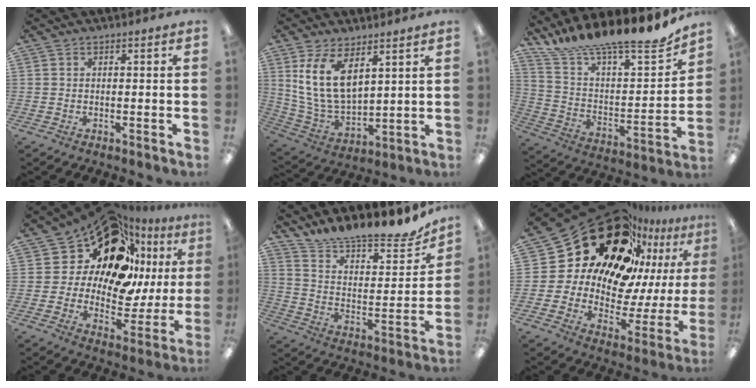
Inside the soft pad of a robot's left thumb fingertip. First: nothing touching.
{"total": 13.3, "force": [6.5, 6.8, 9.4], "torque": [-0.209, -0.023, 0.120]}
{"total": 16.7, "force": [15.3, 2.6, 6.2], "torque": [-0.102, -0.130, 0.254]}
{"total": 19.6, "force": [11.2, 11.9, 10.9], "torque": [-0.182, -0.088, 0.194]}
{"total": 12.9, "force": [12.2, 2.3, 3.7], "torque": [-0.070, -0.106, 0.209]}
{"total": 28.5, "force": [18.1, 16.8, 14.3], "torque": [-0.217, -0.145, 0.343]}